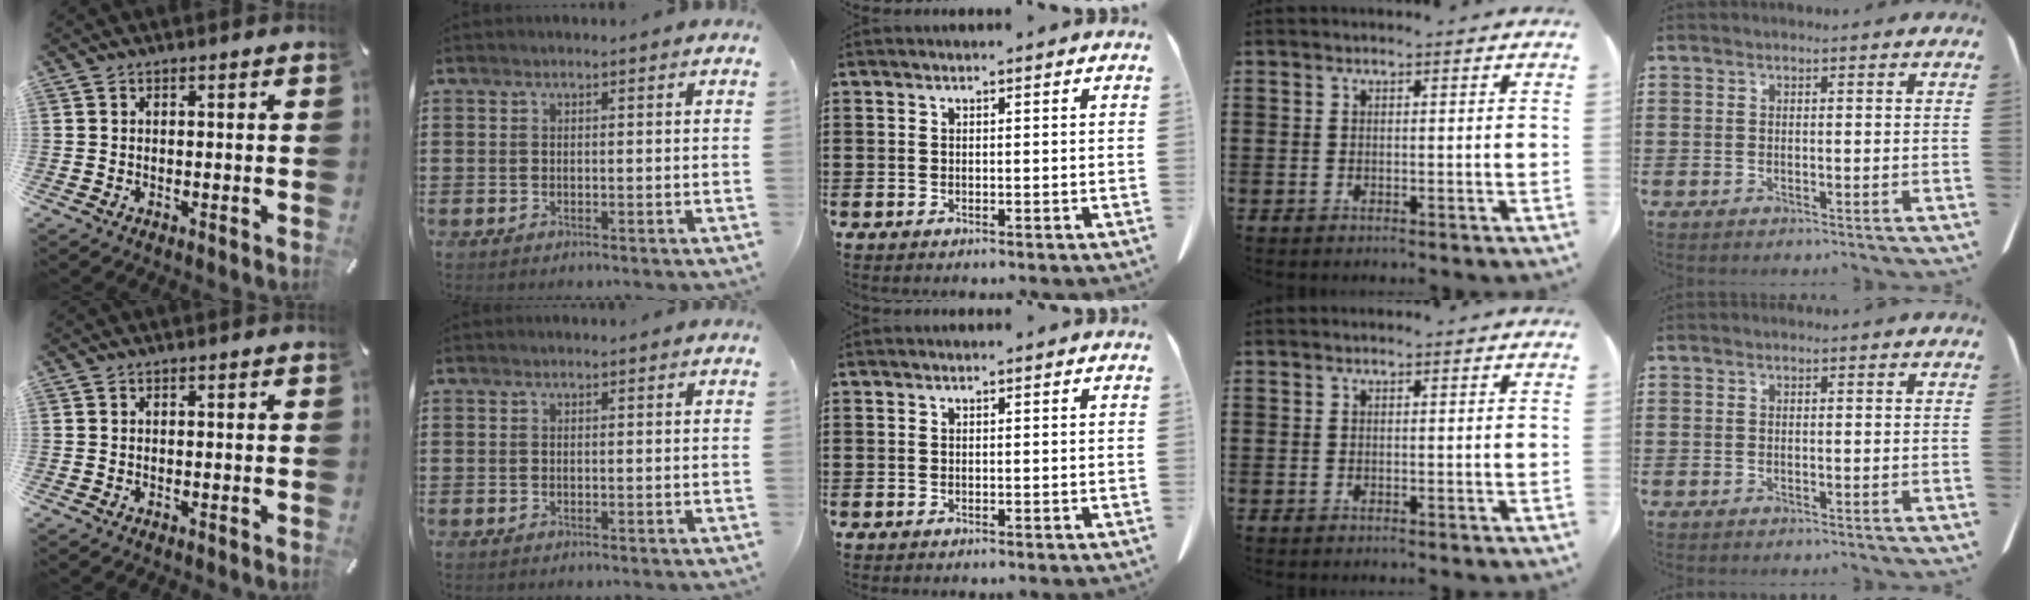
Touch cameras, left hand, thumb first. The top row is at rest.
{}